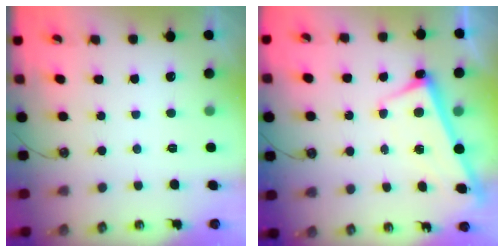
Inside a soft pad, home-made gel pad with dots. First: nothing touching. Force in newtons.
{"total": 2.7, "press": 2.7, "slide": 0.4}